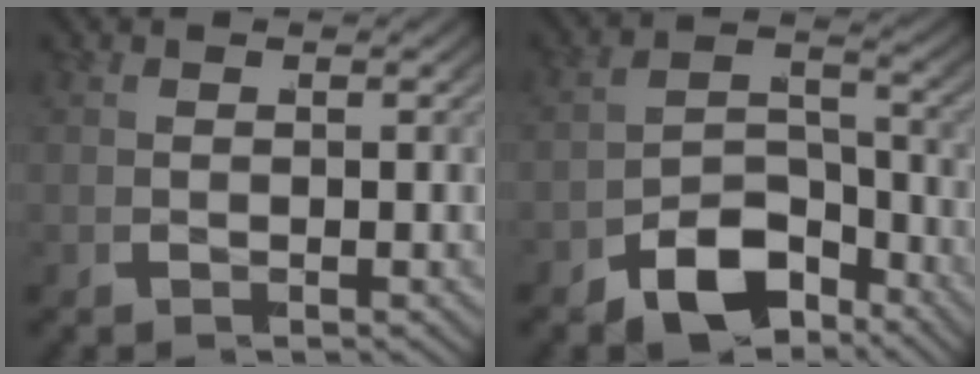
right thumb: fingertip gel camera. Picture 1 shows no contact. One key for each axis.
{"total": 6.9, "fx": -4.9, "fy": 4.0, "fz": 2.7, "tx": -0.040, "ty": -0.029, "tz": -0.081}